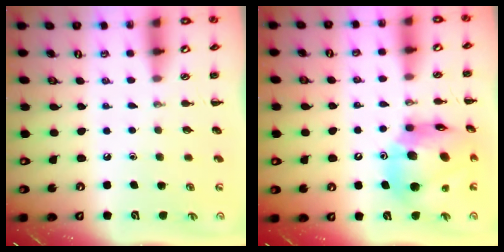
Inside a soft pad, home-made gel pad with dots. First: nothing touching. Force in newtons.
{"total": 17.2, "press": 16.4, "slide": 5.1}